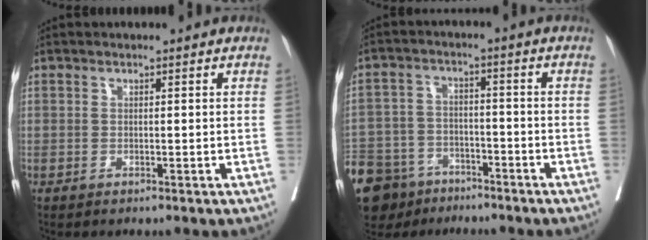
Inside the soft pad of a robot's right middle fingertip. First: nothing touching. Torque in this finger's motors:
{"motor_torque": [1.07, -1.07, 1.05, 0.21]}